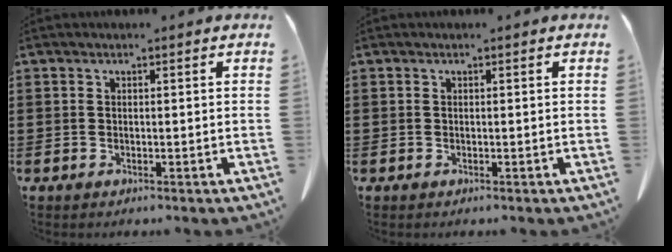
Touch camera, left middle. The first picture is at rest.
{"total": 0.0}